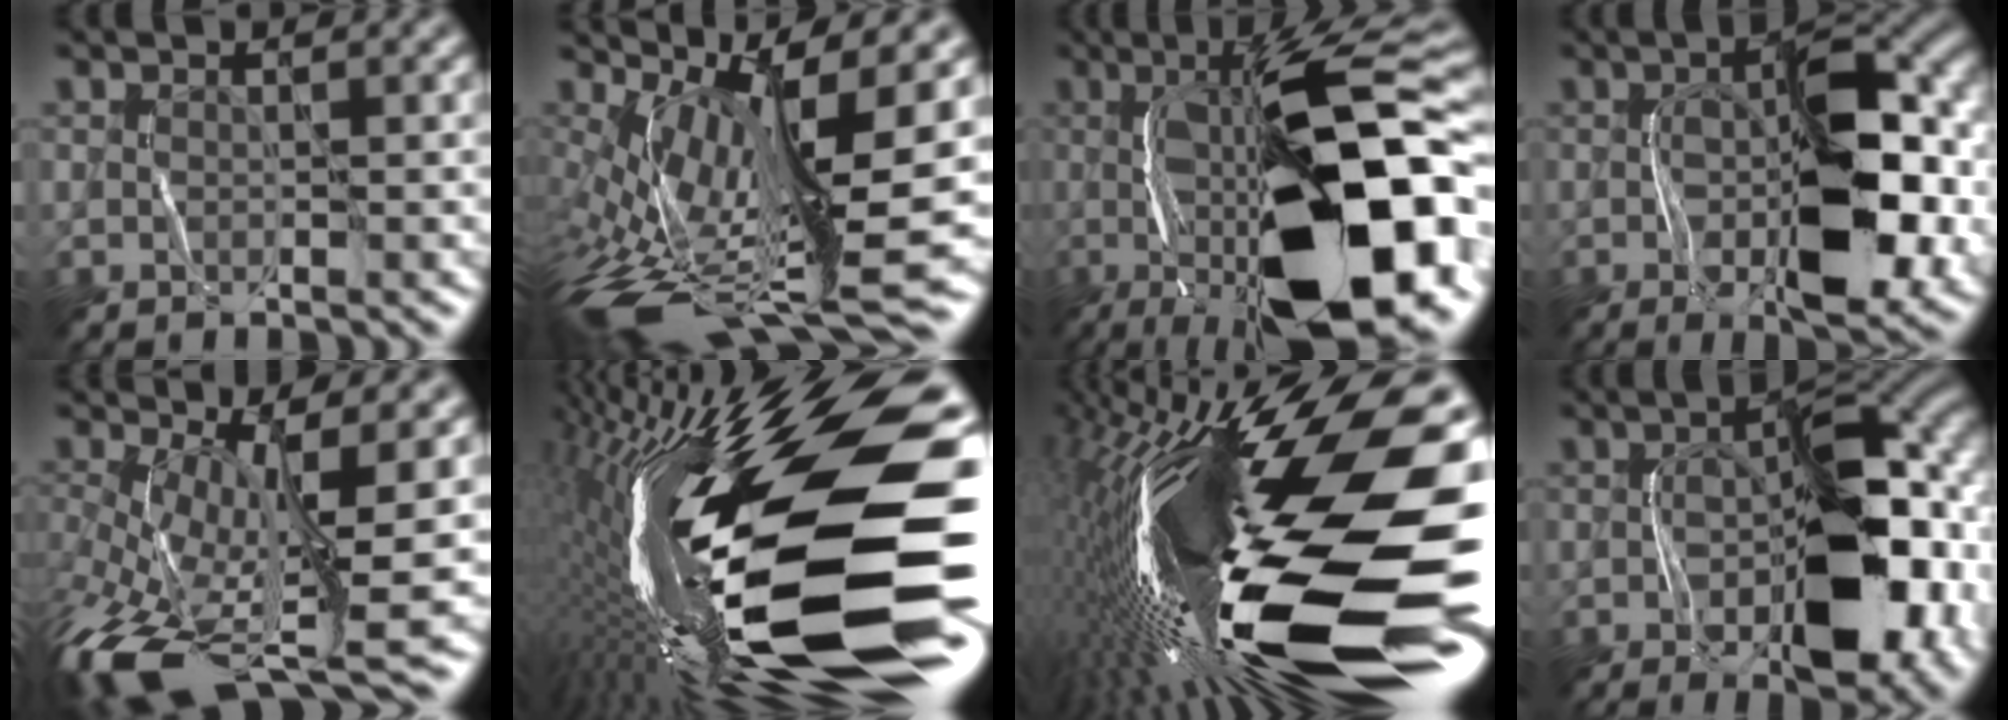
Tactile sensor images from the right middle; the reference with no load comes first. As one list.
[{"total": 14.4, "force": [-1.6, 4.3, 13.7], "torque": [-0.240, -0.021, -0.008]}, {"total": 18.0, "force": [-3.2, 6.2, 16.6], "torque": [-0.256, 0.025, -0.060]}, {"total": 11.5, "force": [-2.3, 4.8, 10.1], "torque": [-0.158, 0.005, -0.036]}, {"total": 12.5, "force": [-4.4, 3.9, 11.1], "torque": [-0.220, -0.030, -0.066]}, {"total": 21.3, "force": [-3.8, 5.2, 20.3], "torque": [-0.358, -0.002, -0.082]}, {"total": 21.7, "force": [-3.9, 5.9, 20.5], "torque": [-0.374, -0.021, -0.079]}, {"total": 12.1, "force": [-3.2, 5.5, 10.3], "torque": [-0.148, 0.003, -0.056]}]